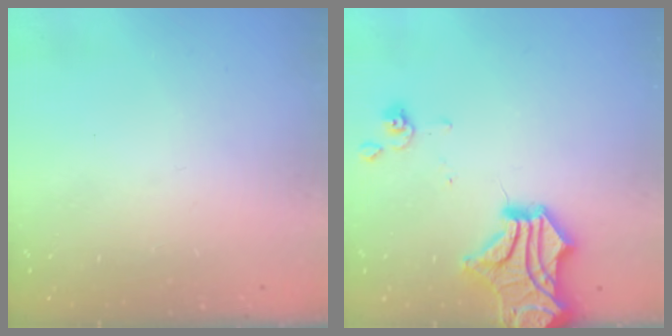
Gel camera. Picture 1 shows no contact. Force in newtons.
{"total": 11.1, "press": 10.8, "slide": 2.9}